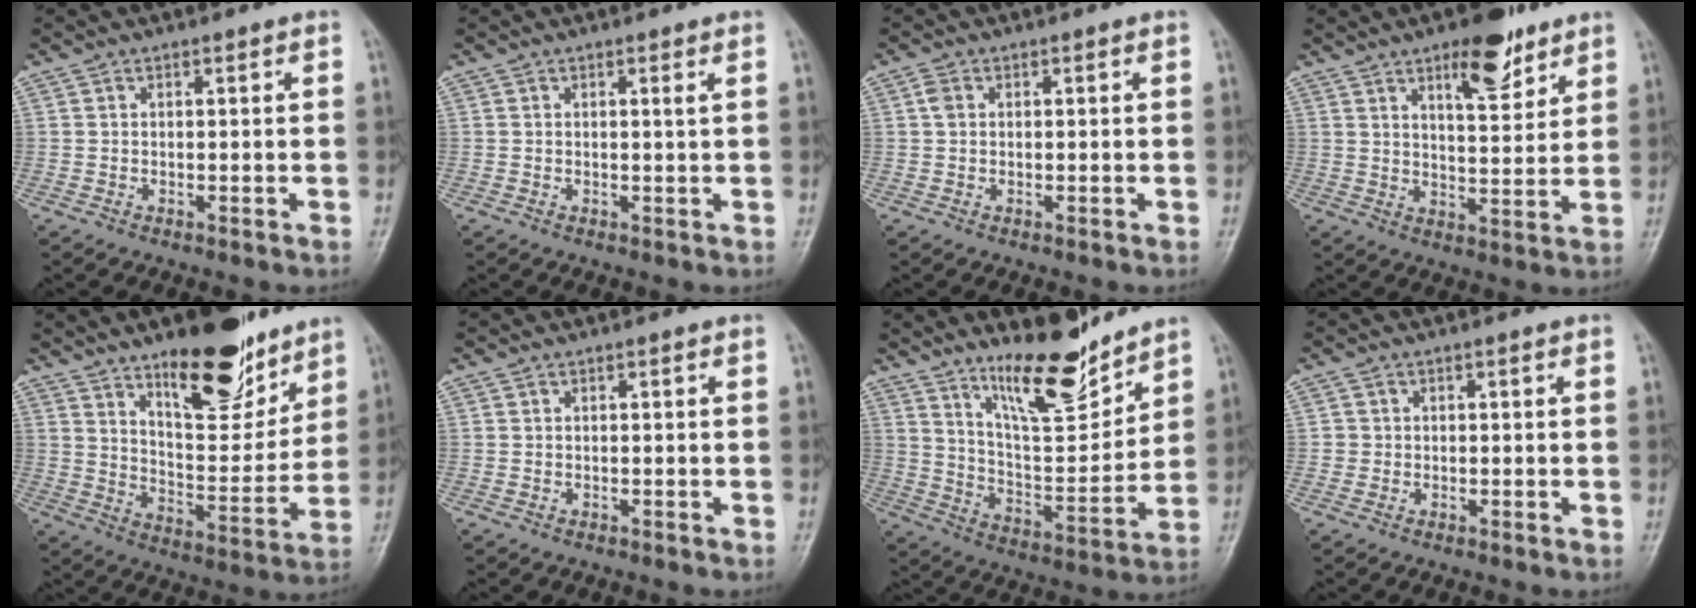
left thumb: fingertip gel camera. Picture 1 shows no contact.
{"total": 0.7, "force": [0.3, -0.2, 0.6], "torque": [-0.016, -0.002, 0.005]}
{"total": 1.7, "force": [0.3, 1.3, 1.0], "torque": [-0.016, 0.005, 0.005]}
{"total": 10.1, "force": [6.3, 3.7, 7.0], "torque": [-0.084, -0.038, 0.095]}
{"total": 17.5, "force": [11.9, 6.7, 10.9], "torque": [-0.114, -0.087, 0.193]}
{"total": 0.0}
{"total": 14.2, "force": [11.2, 3.7, 8.0], "torque": [-0.100, -0.088, 0.197]}
{"total": 1.4, "force": [-0.1, 1.4, 0.1], "torque": [0.008, 0.006, -0.004]}